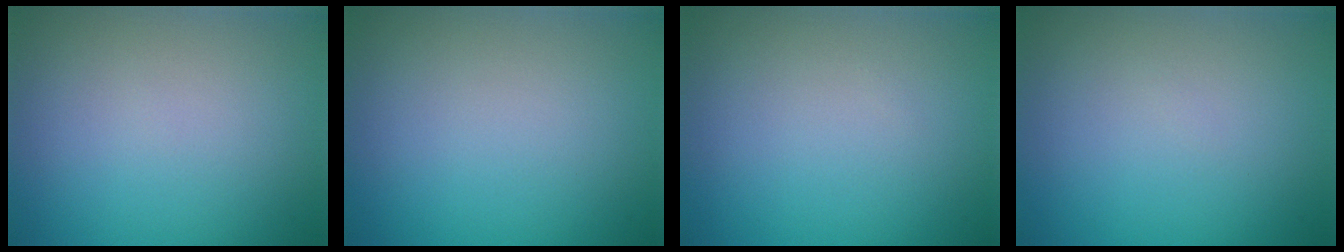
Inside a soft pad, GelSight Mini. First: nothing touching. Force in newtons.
{"total": 0.0}
{"total": 0.0}
{"total": 0.0}